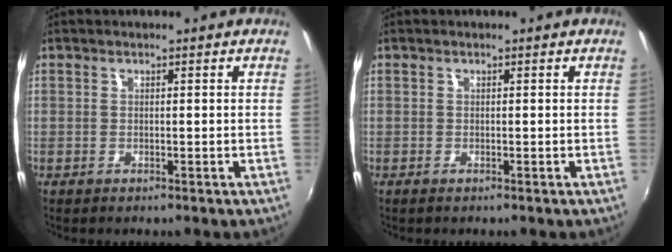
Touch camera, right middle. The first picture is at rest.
{"total": 0.0}